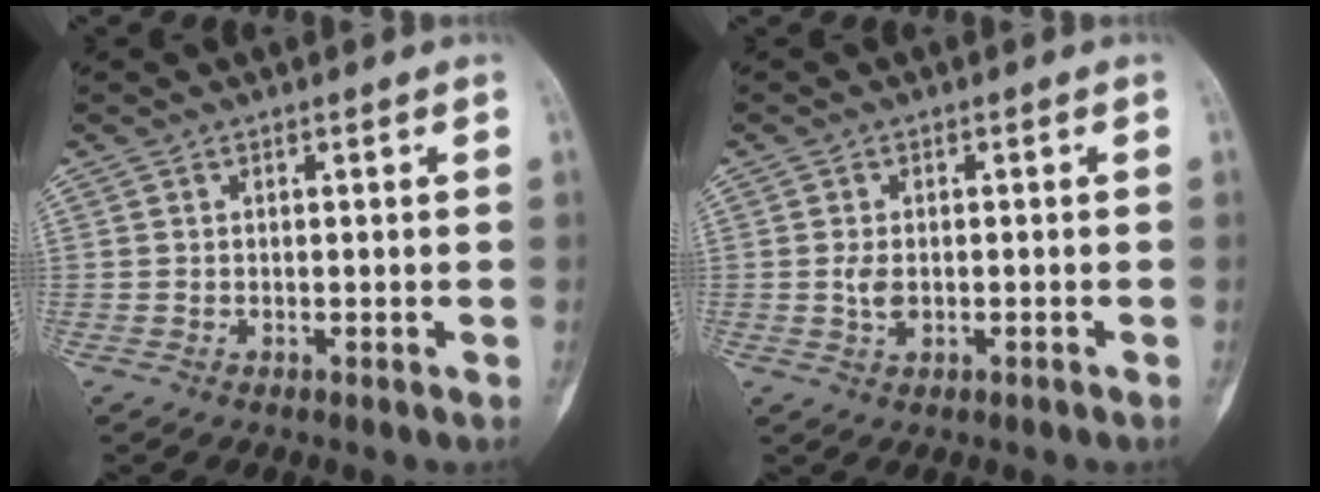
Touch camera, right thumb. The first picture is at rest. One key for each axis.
{"total": 2.4, "fx": -0.4, "fy": 1.2, "fz": 2.0, "tx": -0.049, "ty": 0.003, "tz": -0.005}